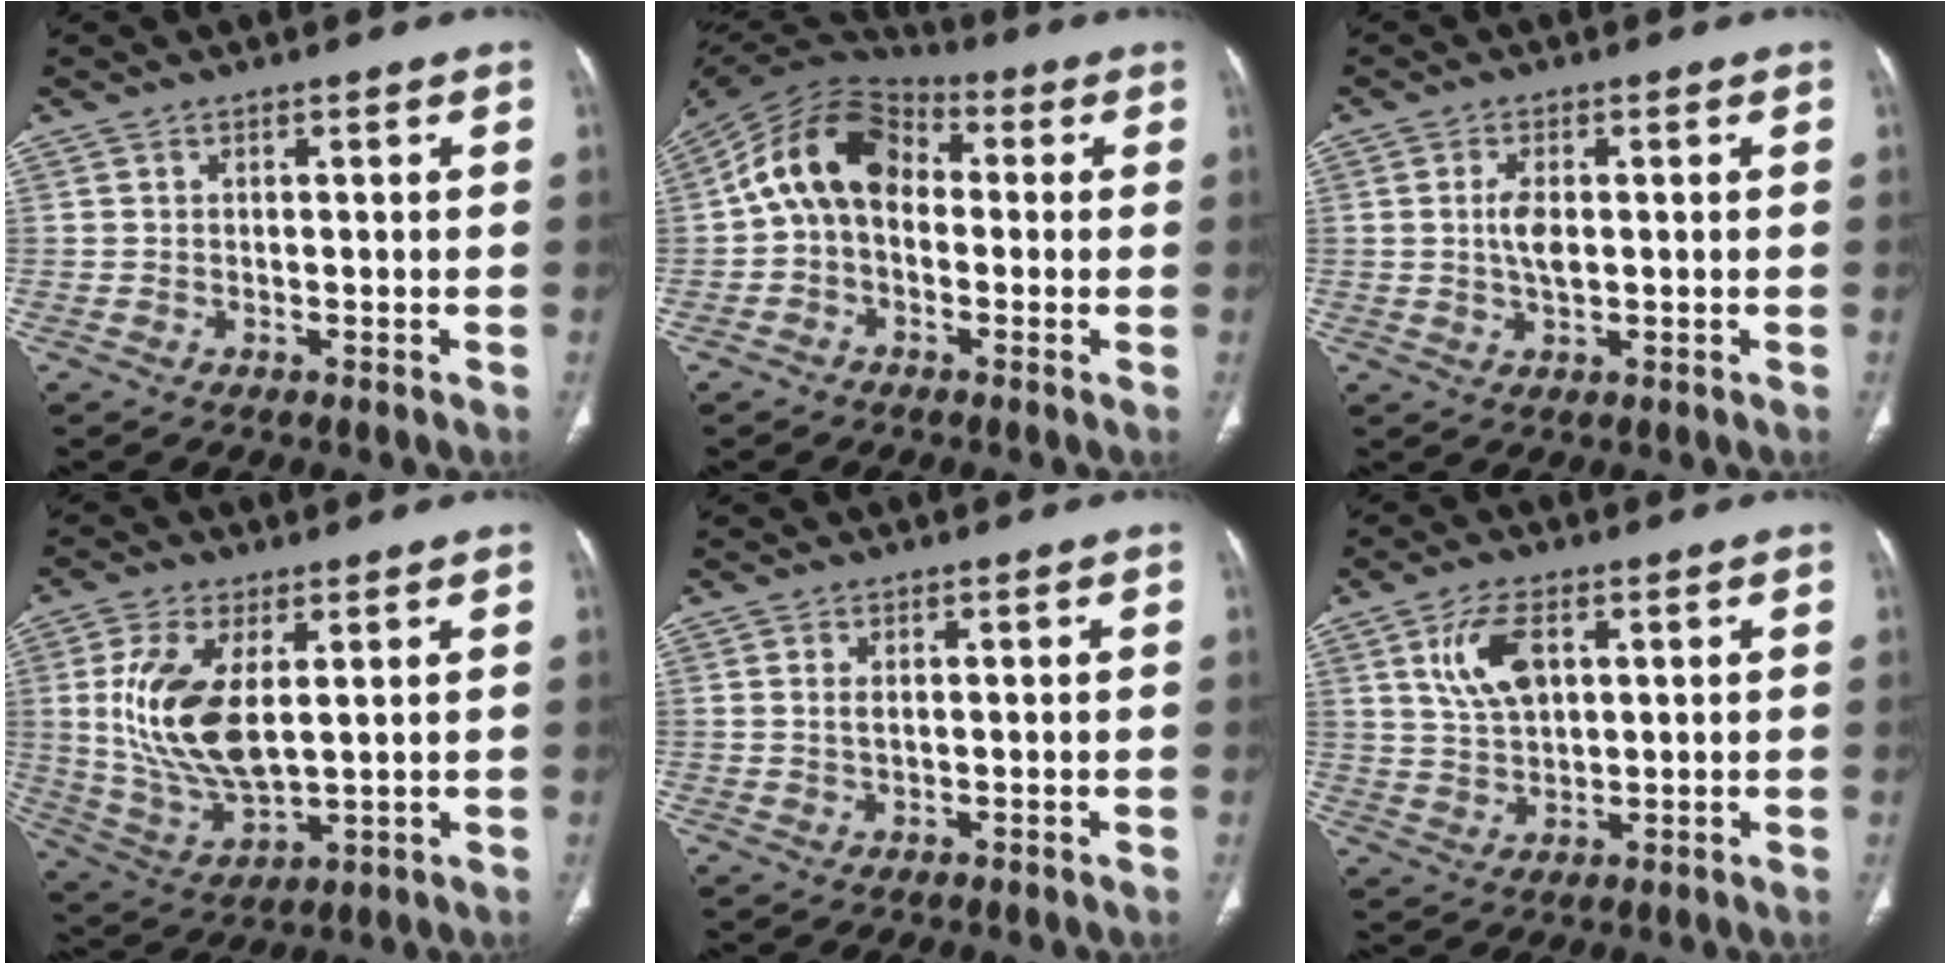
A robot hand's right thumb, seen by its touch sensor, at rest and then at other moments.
{"total": 12.9, "force": [0.2, 9.1, 9.1], "torque": [-0.147, 0.037, -0.014]}
{"total": 4.0, "force": [0.3, 1.9, 3.5], "torque": [-0.067, -0.001, 0.007]}
{"total": 14.9, "force": [3.0, 7.1, 12.8], "torque": [-0.261, -0.018, 0.072]}
{"total": 1.3, "force": [0.4, 0.5, 1.1], "torque": [-0.026, -0.001, 0.012]}
{"total": 8.0, "force": [3.0, 4.1, 6.1], "torque": [-0.117, -0.008, 0.064]}